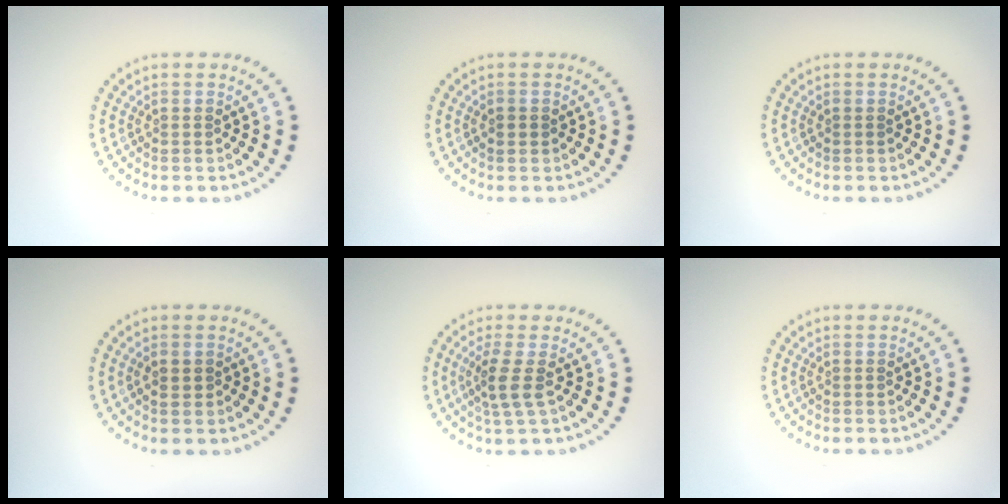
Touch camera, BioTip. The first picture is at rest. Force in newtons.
{"total": 1.0, "press": 1.0, "slide": 0.1}
{"total": 0.0}
{"total": 0.8, "press": 0.8, "slide": 0.2}
{"total": 2.5, "press": 1.9, "slide": 1.6}
{"total": 0.0}